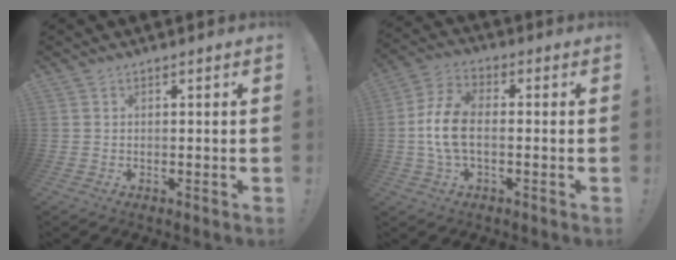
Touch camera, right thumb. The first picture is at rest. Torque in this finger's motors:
{"motor_torque": [0.25, 0.19, 0.37, 0.26, 0.06]}